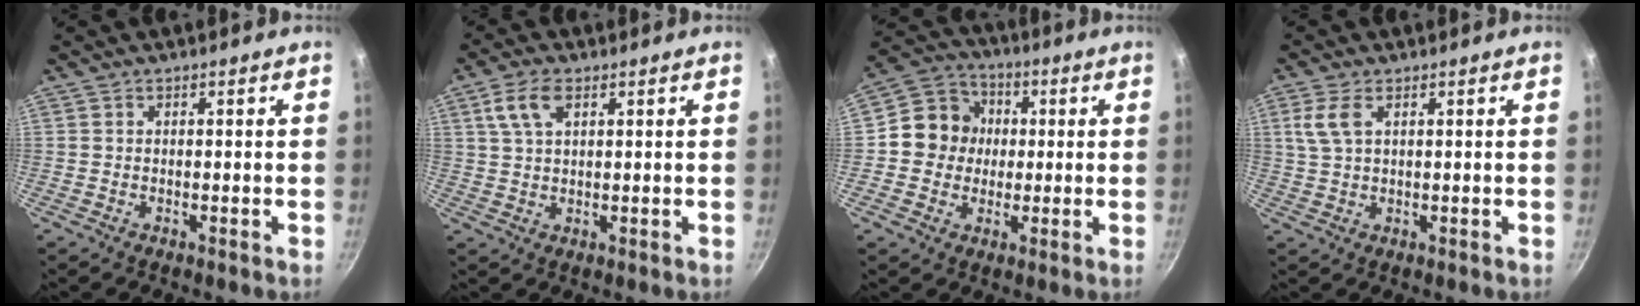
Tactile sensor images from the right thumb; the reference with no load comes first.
{"total": 6.0, "force": [2.5, 3.2, 4.4], "torque": [-0.079, 0.005, 0.049]}
{"total": 10.1, "force": [0.3, 9.3, 3.7], "torque": [-0.026, 0.019, -0.014]}
{"total": 4.7, "force": [1.8, 2.4, 3.7], "torque": [-0.081, 0.004, 0.037]}